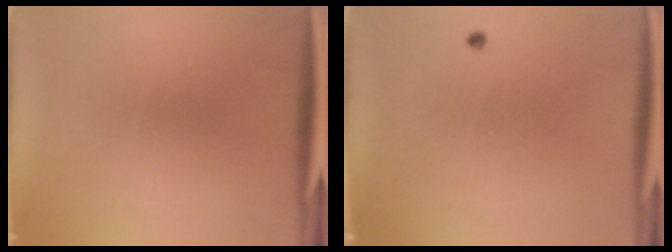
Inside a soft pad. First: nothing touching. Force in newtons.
{"total": 0.7}